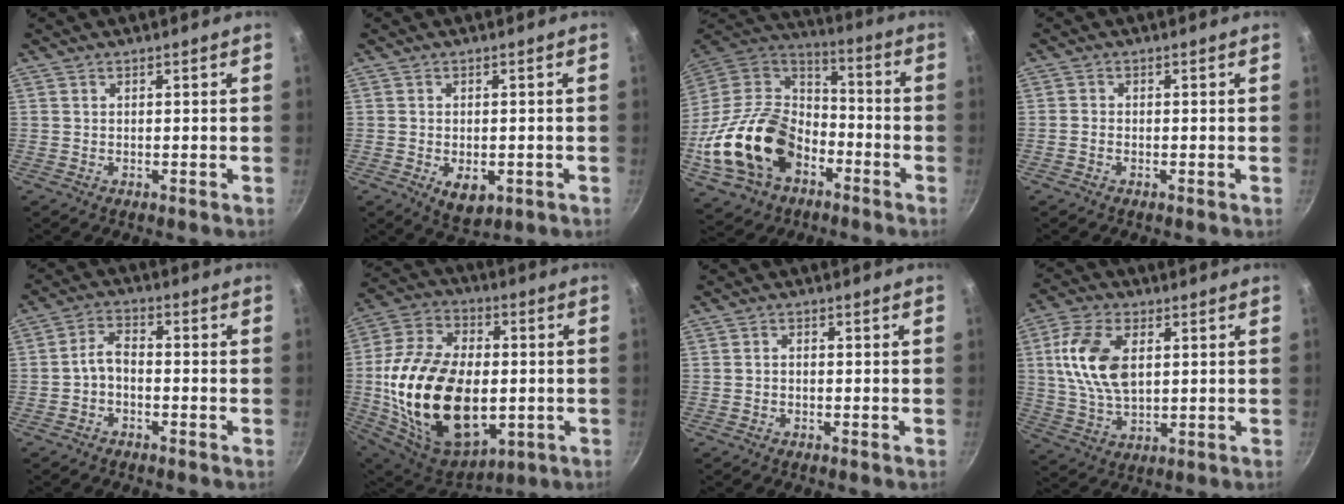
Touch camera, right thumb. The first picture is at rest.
{"total": 5.5, "force": [-1.6, 3.4, 4.1], "torque": [-0.046, -0.004, -0.013]}
{"total": 23.8, "force": [-8.2, 16.6, 14.9], "torque": [-0.260, 0.048, -0.145]}
{"total": 1.0, "force": [-0.6, 0.7, 0.4], "torque": [-0.007, 0.007, -0.014]}
{"total": 4.0, "force": [-1.6, 2.3, 2.8], "torque": [-0.052, 0.030, -0.035]}
{"total": 28.4, "force": [-2.4, 17.7, 22.1], "torque": [-0.399, 0.009, -0.028]}
{"total": 1.0, "force": [-0.5, 0.6, 0.5], "torque": [-0.012, 0.008, -0.009]}
{"total": 12.9, "force": [2.6, 7.5, 10.1], "torque": [-0.184, -0.001, 0.048]}